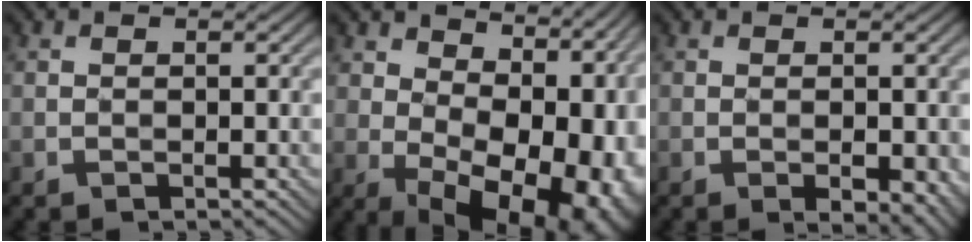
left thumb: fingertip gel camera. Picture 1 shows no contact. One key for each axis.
{"total": 16.6, "fx": 0.1, "fy": 10.5, "fz": 12.8, "tx": -0.150, "ty": -0.022, "tz": 0.054}
{"total": 3.1, "fx": -1.3, "fy": 1.3, "fz": 2.5, "tx": -0.033, "ty": -0.003, "tz": -0.011}